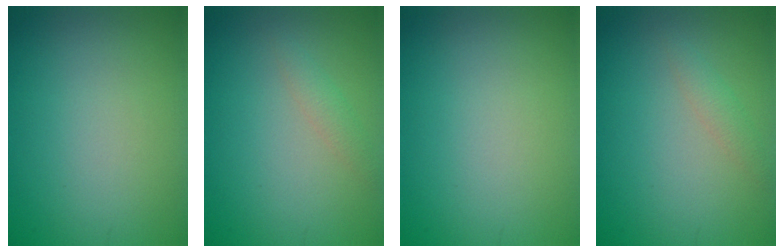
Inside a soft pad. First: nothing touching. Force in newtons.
{"total": 1.3, "press": 1.3, "slide": 0.1}
{"total": 0.0}
{"total": 1.3, "press": 1.3, "slide": 0.1}